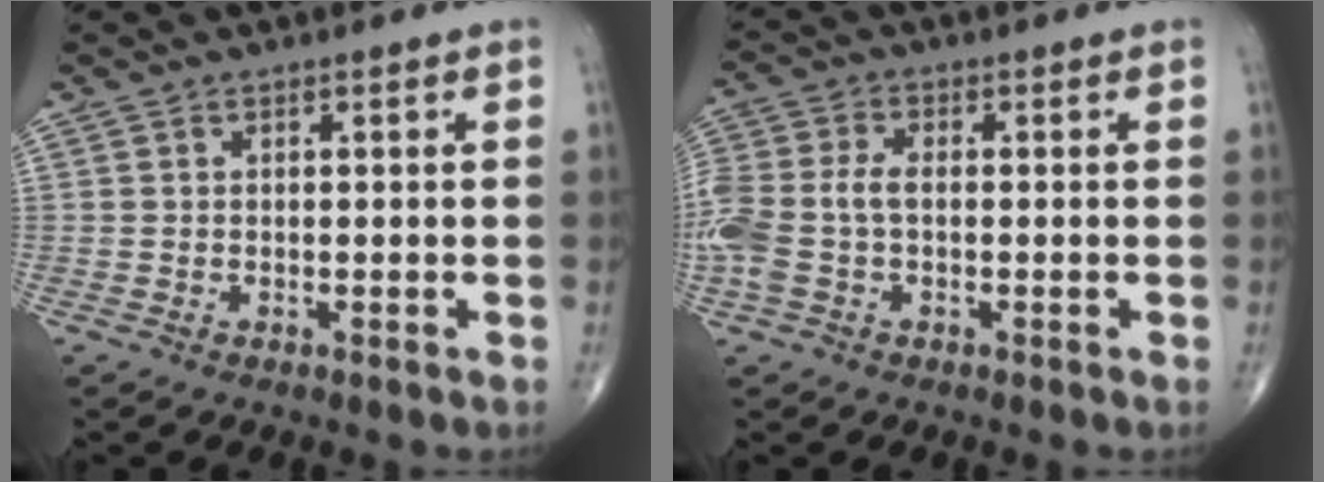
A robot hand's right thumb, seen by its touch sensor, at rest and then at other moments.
{"total": 9.9, "force": [-1.2, 6.1, 7.8], "torque": [-0.205, 0.017, -0.025]}